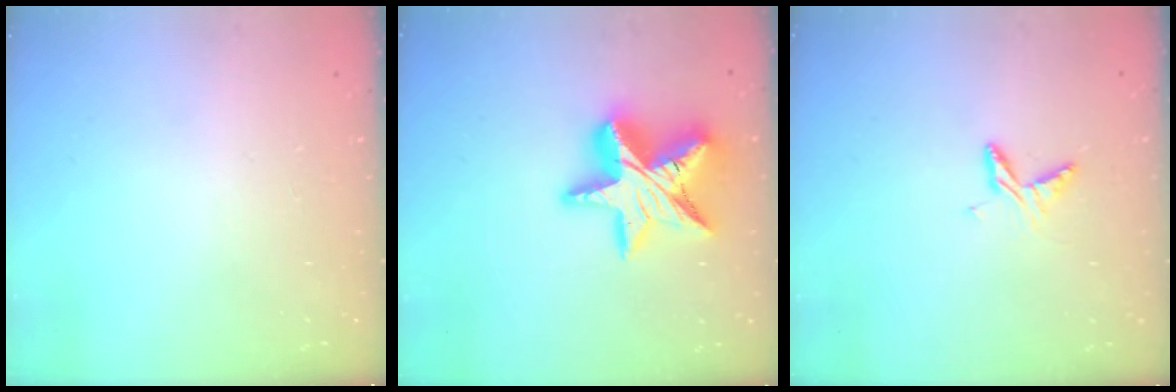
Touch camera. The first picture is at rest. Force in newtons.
{"total": 18.8, "press": 18.7, "slide": 1.4}
{"total": 6.0, "press": 6.0, "slide": 0.6}